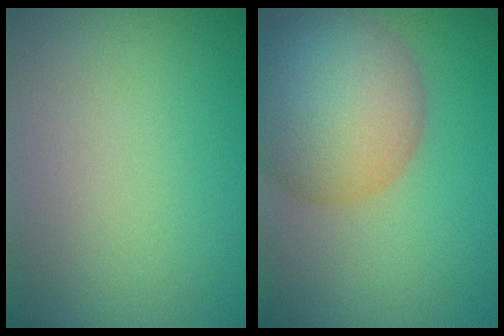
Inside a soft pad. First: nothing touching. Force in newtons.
{"total": 11.1, "press": 11.1, "slide": 0.7}